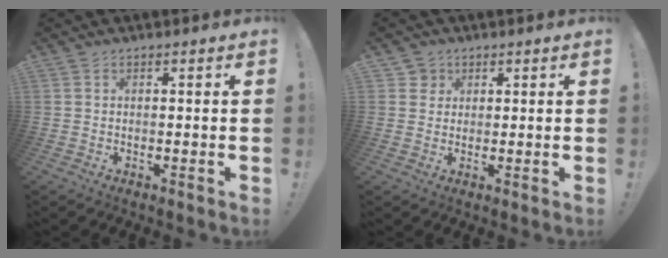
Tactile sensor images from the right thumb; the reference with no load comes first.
{"total": 3.2, "force": [1.5, 2.8, 0.5], "torque": [-0.012, -0.002, 0.027]}